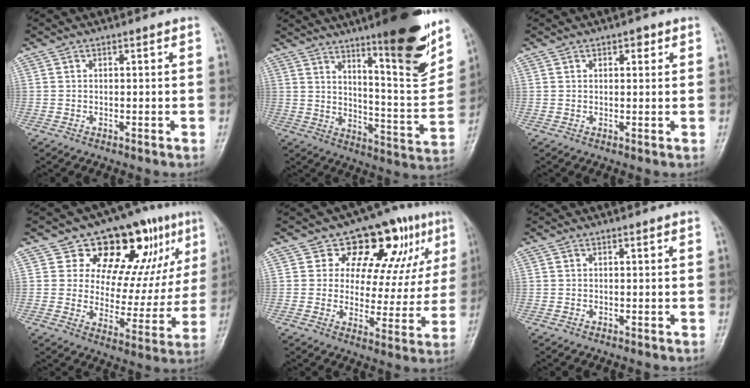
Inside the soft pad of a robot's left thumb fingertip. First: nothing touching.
{"total": 19.7, "force": [12.5, 3.4, 14.8], "torque": [-0.173, -0.076, 0.190]}
{"total": 1.9, "force": [1.0, 1.1, 1.1], "torque": [-0.004, -0.002, 0.012]}
{"total": 19.5, "force": [9.8, 10.3, 13.4], "torque": [-0.110, -0.029, 0.140]}
{"total": 16.5, "force": [8.3, 9.2, 10.9], "torque": [-0.076, -0.020, 0.114]}
{"total": 0.0}